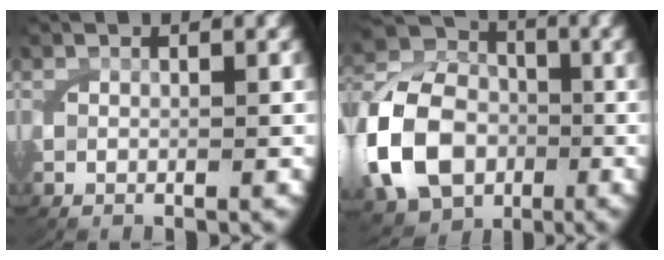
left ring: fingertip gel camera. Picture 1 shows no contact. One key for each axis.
{"total": 10.8, "fx": -1.8, "fy": 9.2, "fz": 5.3, "tx": -0.114, "ty": -0.024, "tz": -0.030}